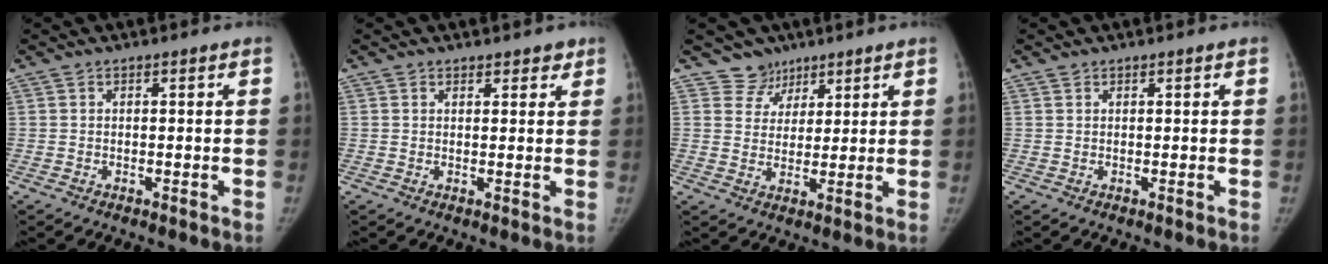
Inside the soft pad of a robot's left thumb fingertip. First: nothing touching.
{"total": 2.4, "force": [1.9, 1.4, 0.6], "torque": [0.015, -0.010, 0.021]}
{"total": 5.1, "force": [3.7, 3.5, -0.6], "torque": [0.046, -0.031, 0.060]}
{"total": 0.6, "force": [0.6, 0.3, 0.0], "torque": [0.003, -0.004, 0.008]}